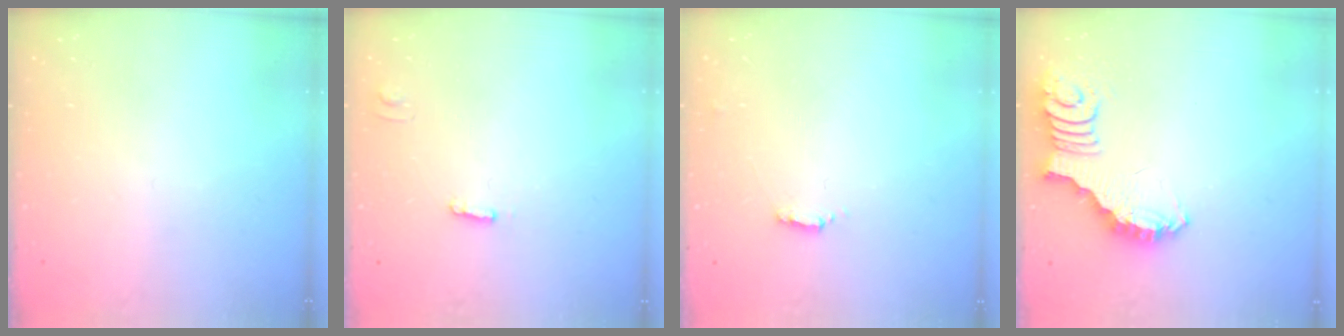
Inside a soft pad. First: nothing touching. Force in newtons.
{"total": 3.2, "press": 3.2, "slide": 0.5}
{"total": 1.3, "press": 1.3, "slide": 0.4}
{"total": 2.4, "press": 2.4, "slide": 0.5}